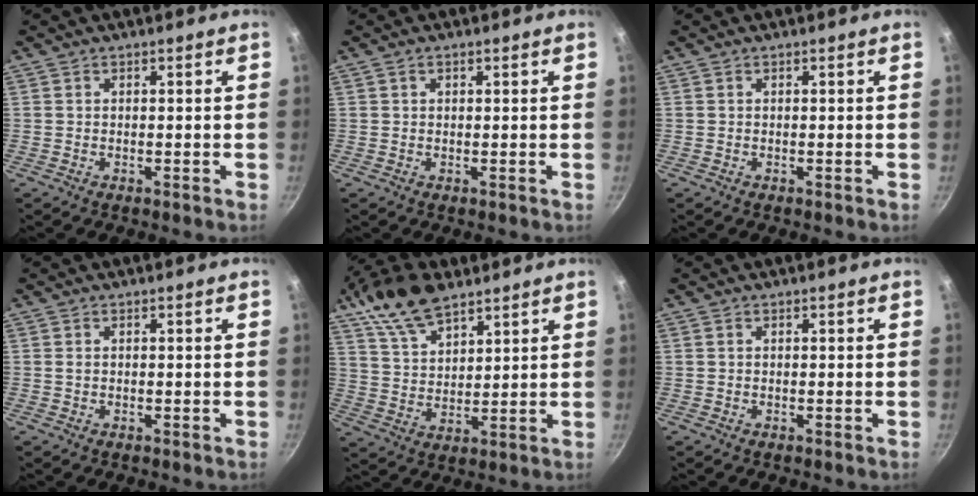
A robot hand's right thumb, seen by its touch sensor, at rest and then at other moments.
{"total": 0.9, "force": [0.5, 0.6, 0.6], "torque": [-0.007, 0.001, 0.009]}
{"total": 0.0}
{"total": 0.6, "force": [0.1, 0.4, 0.4], "torque": [-0.007, -0.001, 0.002]}
{"total": 13.0, "force": [8.6, 6.2, 7.6], "torque": [-0.126, -0.019, 0.164]}
{"total": 0.0}